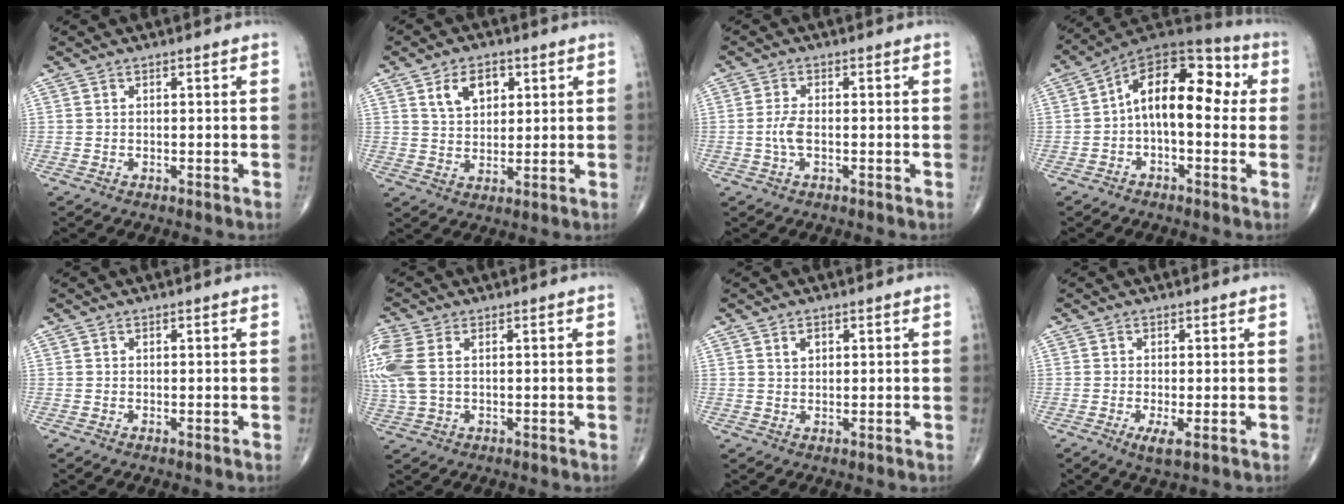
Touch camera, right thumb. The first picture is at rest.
{"total": 7.2, "force": [3.1, 4.6, 4.6], "torque": [-0.055, -0.012, 0.055]}
{"total": 3.1, "force": [-0.6, 1.3, 2.8], "torque": [-0.067, 0.004, -0.014]}
{"total": 15.6, "force": [1.0, 8.5, 13.1], "torque": [-0.164, 0.049, 0.002]}
{"total": 0.0}
{"total": 9.3, "force": [1.8, 5.6, 7.1], "torque": [-0.214, 0.017, 0.042]}
{"total": 1.9, "force": [1.0, 1.2, 1.1], "torque": [-0.013, -0.003, 0.019]}
{"total": 2.9, "force": [-1.0, 0.6, 2.7], "torque": [-0.056, -0.009, -0.019]}